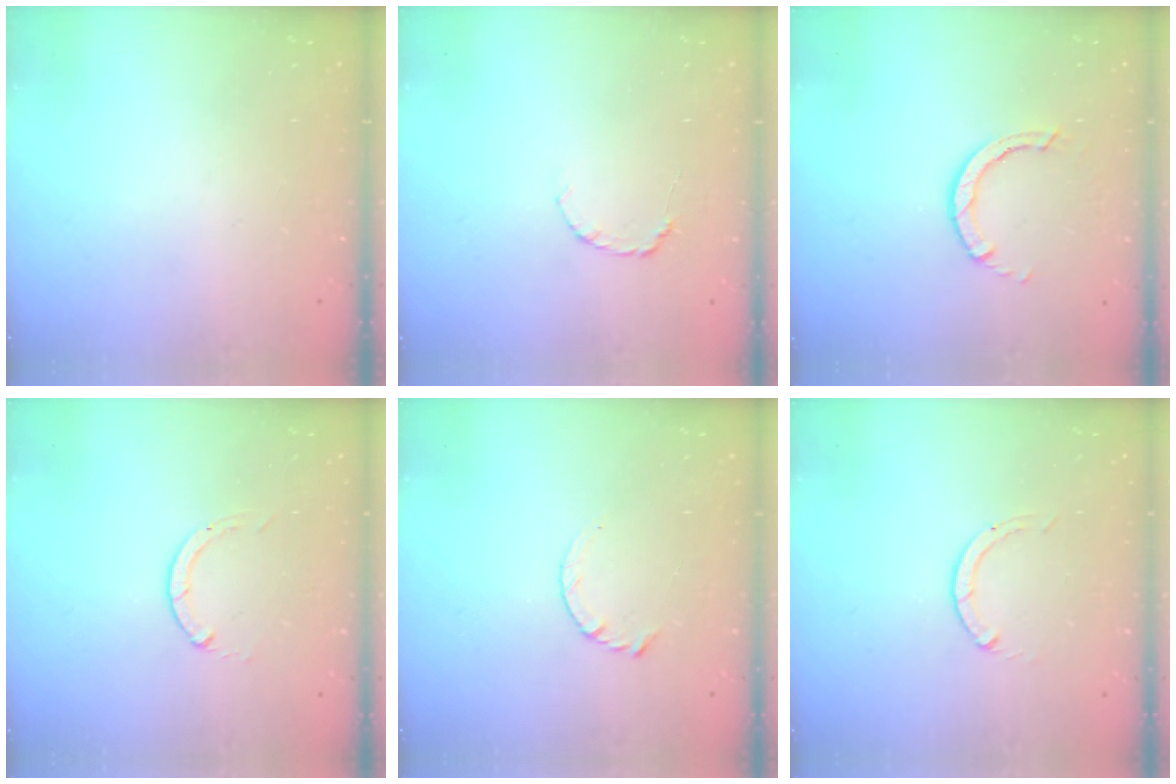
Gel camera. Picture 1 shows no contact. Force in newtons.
{"total": 4.0, "press": 3.9, "slide": 0.5}
{"total": 2.8, "press": 2.8, "slide": 0.2}
{"total": 0.0}
{"total": 3.5, "press": 3.5, "slide": 0.4}
{"total": 0.0}